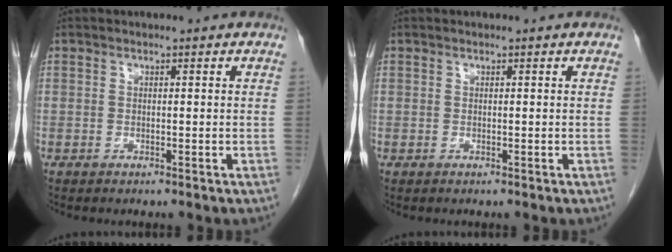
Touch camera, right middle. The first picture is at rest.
{"total": 0.0}